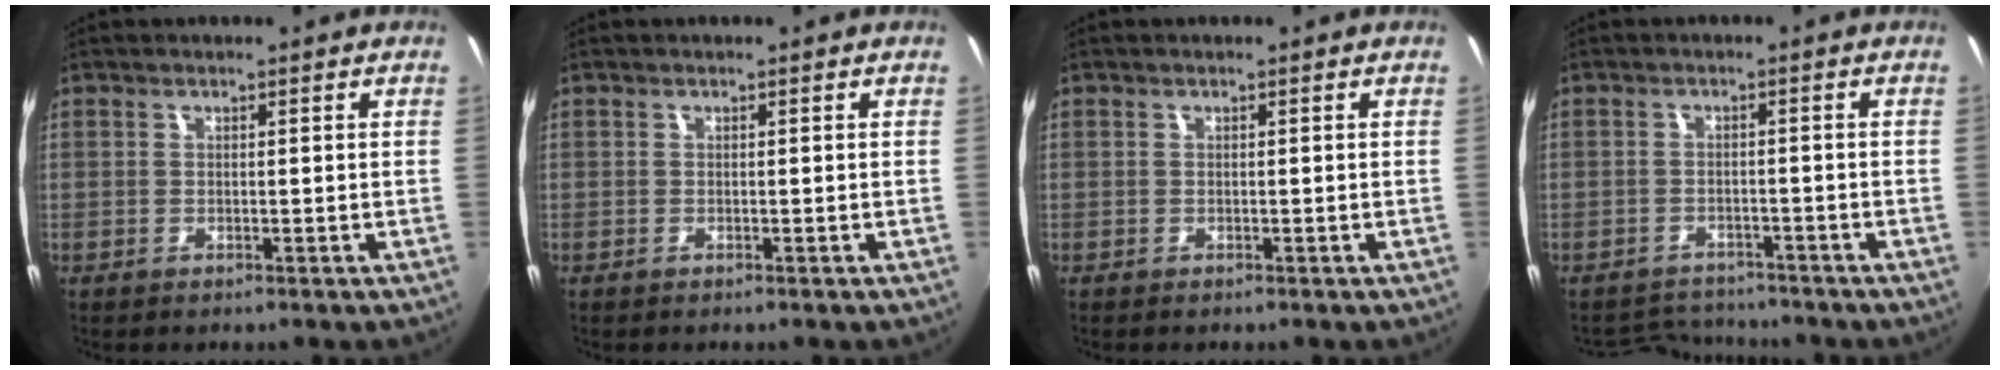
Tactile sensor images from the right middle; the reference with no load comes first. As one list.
[{"total": 0.0}, {"total": 0.0}, {"total": 6.0, "force": [-5.8, 1.8, 0.4], "torque": [-0.022, 0.006, -0.090]}]